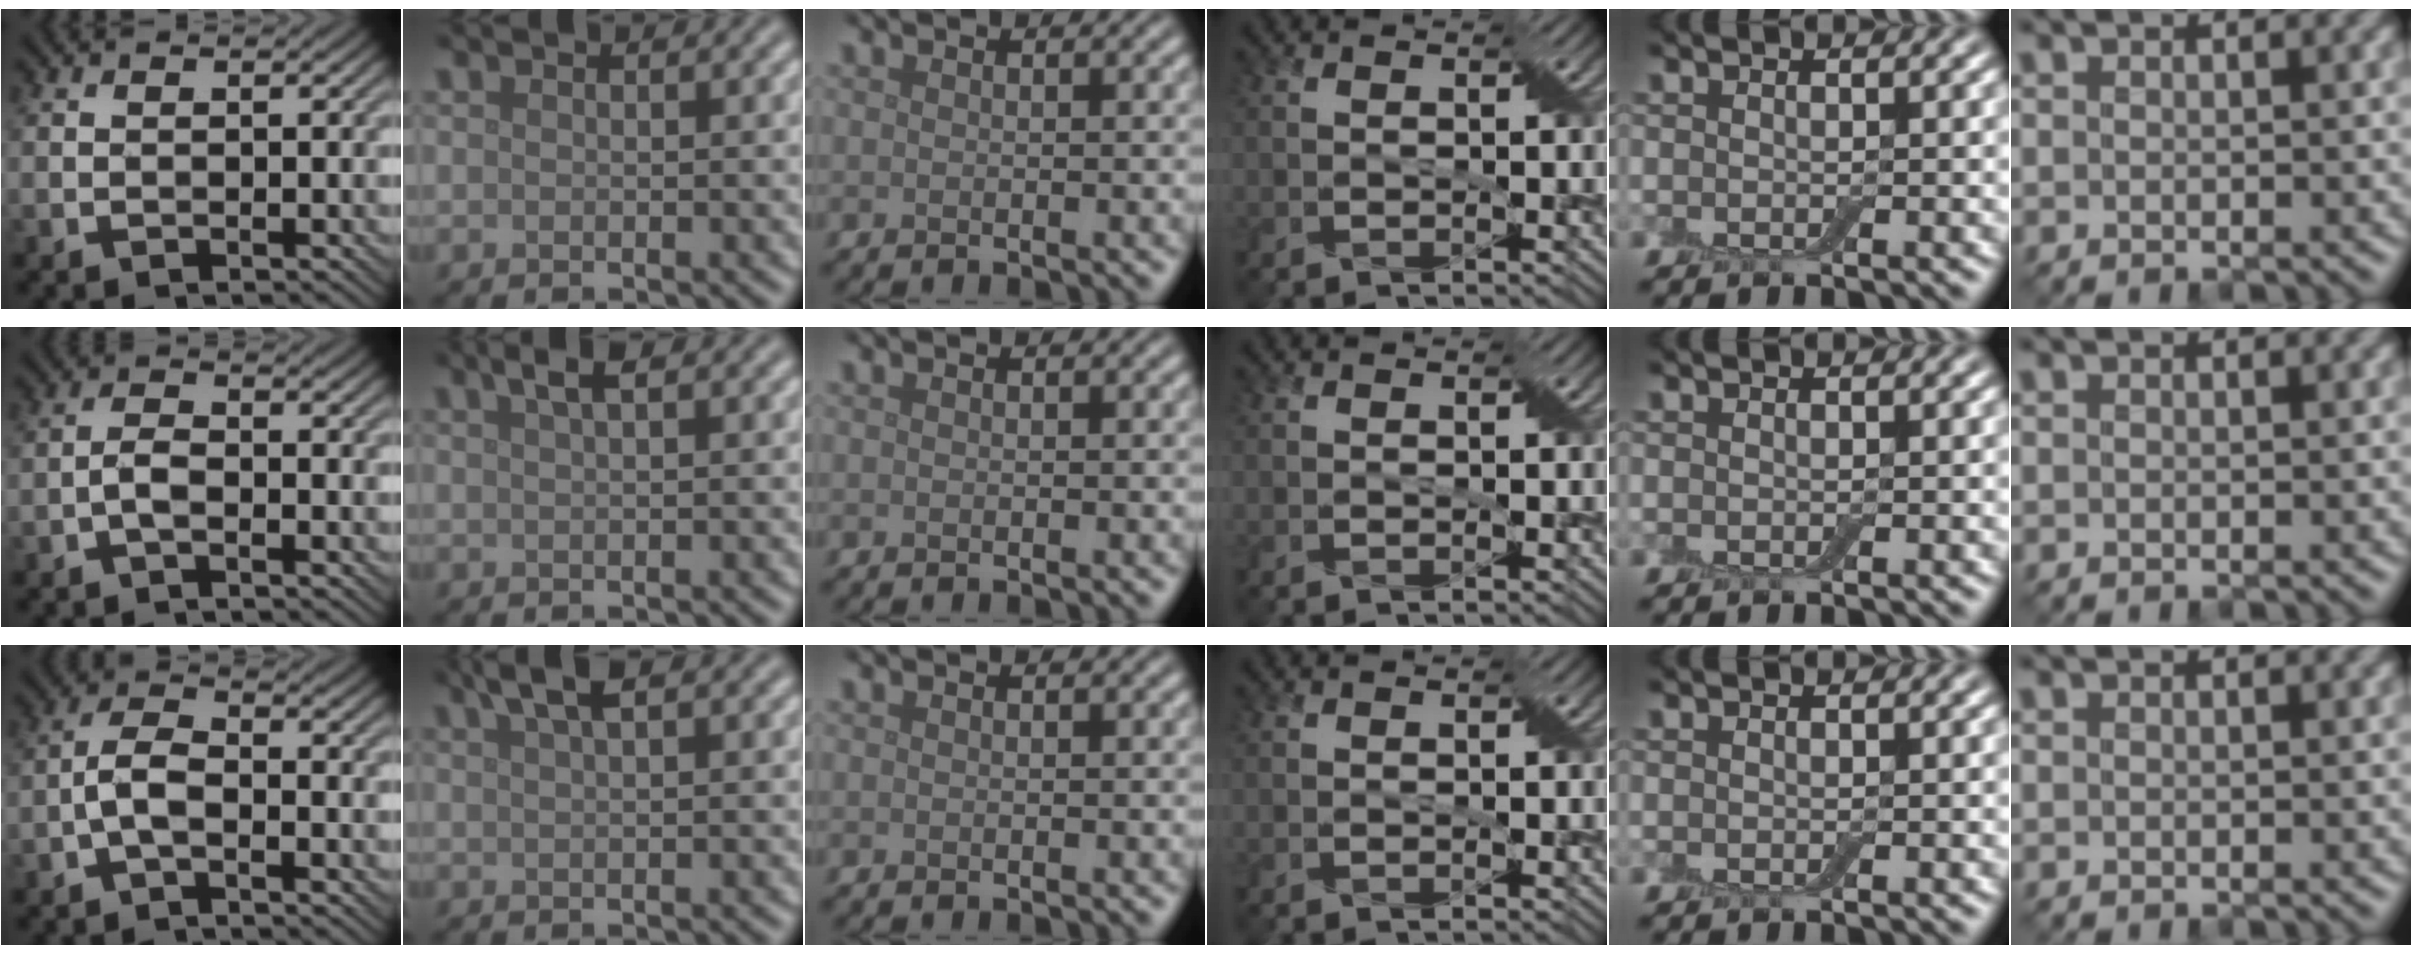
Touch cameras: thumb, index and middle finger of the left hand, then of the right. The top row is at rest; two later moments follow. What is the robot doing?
{"motion": "shake", "object": "box of matches"}